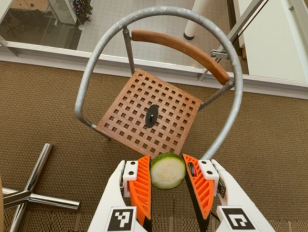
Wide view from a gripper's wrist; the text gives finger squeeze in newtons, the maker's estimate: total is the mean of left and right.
{"total": 9.1, "left": 9.4, "right": 8.9}